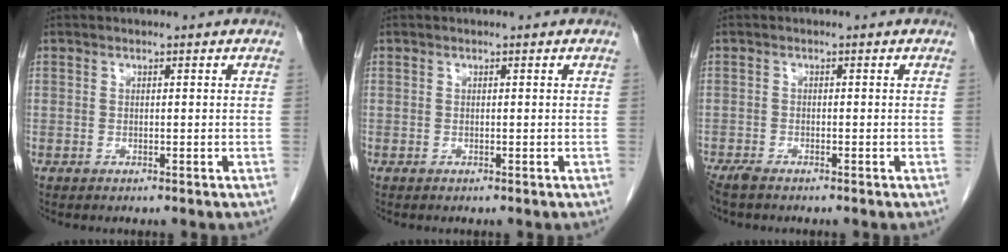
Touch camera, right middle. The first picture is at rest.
{"total": 0.0}
{"total": 2.5, "force": [-2.1, 0.5, 1.2], "torque": [-0.027, -0.007, -0.038]}